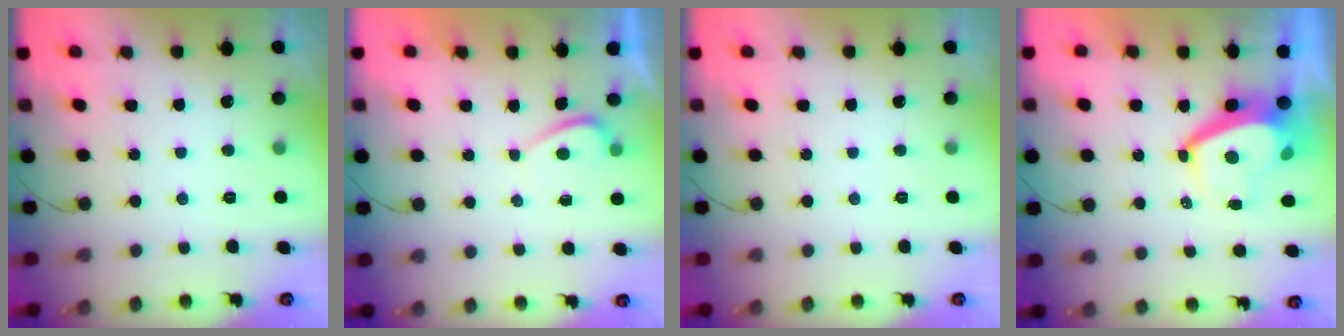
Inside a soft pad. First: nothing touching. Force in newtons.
{"total": 0.7, "press": 0.5, "slide": 0.5}
{"total": 0.0}
{"total": 6.7, "press": 6.7, "slide": 0.9}